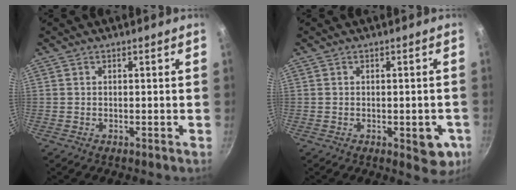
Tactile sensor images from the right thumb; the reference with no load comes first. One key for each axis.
{"total": 6.5, "fx": -1.9, "fy": 3.0, "fz": 5.5, "tx": -0.044, "ty": 0.001, "tz": -0.021}